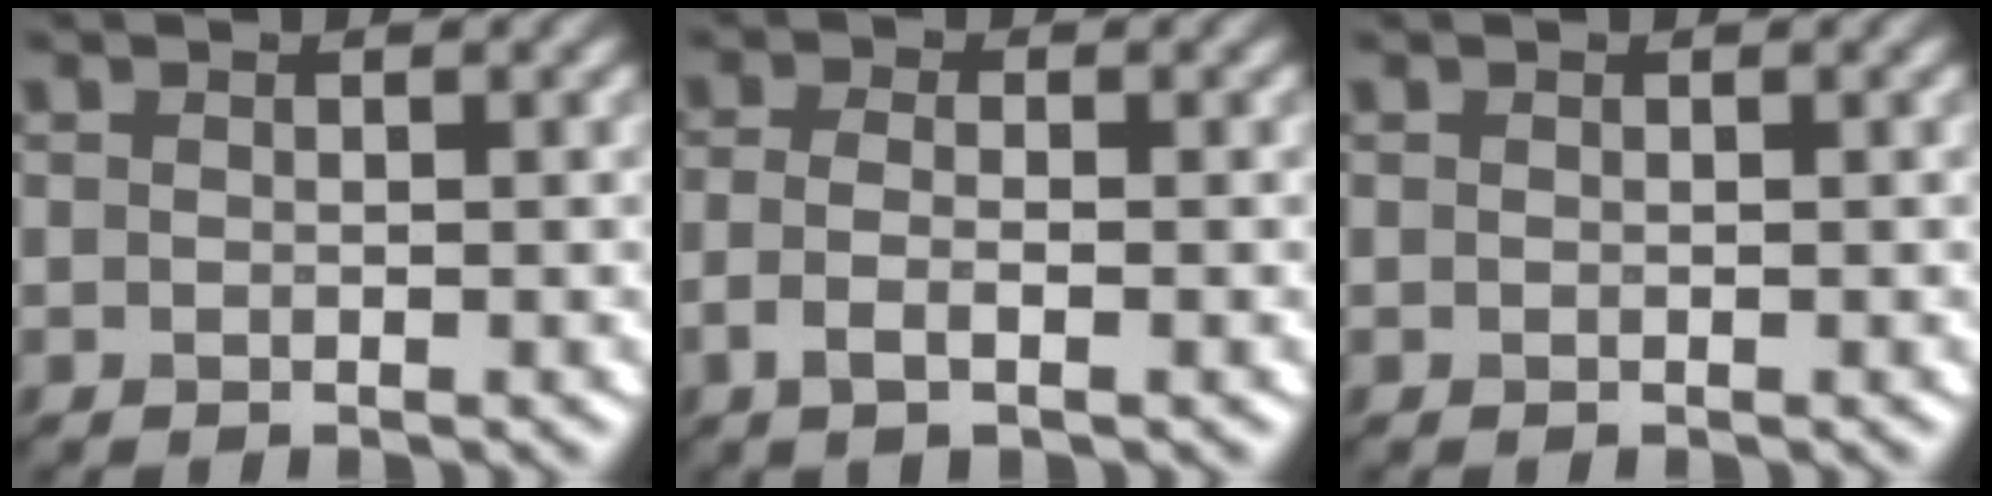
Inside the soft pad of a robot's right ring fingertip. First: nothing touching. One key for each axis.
{"total": 2.3, "fx": -0.7, "fy": 0.8, "fz": 2.0, "tx": -0.044, "ty": -0.004, "tz": -0.020}
{"total": 0.0}